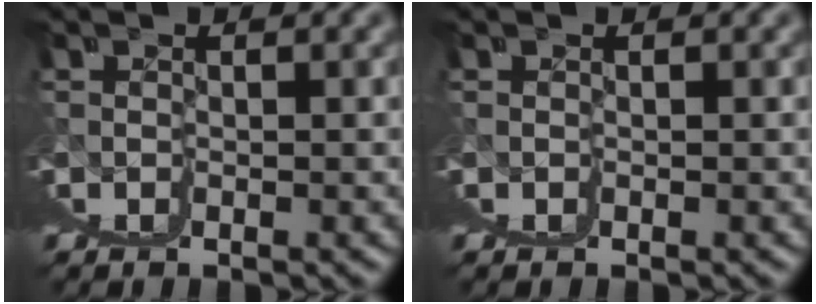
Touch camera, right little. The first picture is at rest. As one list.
[{"total": 0.0}]